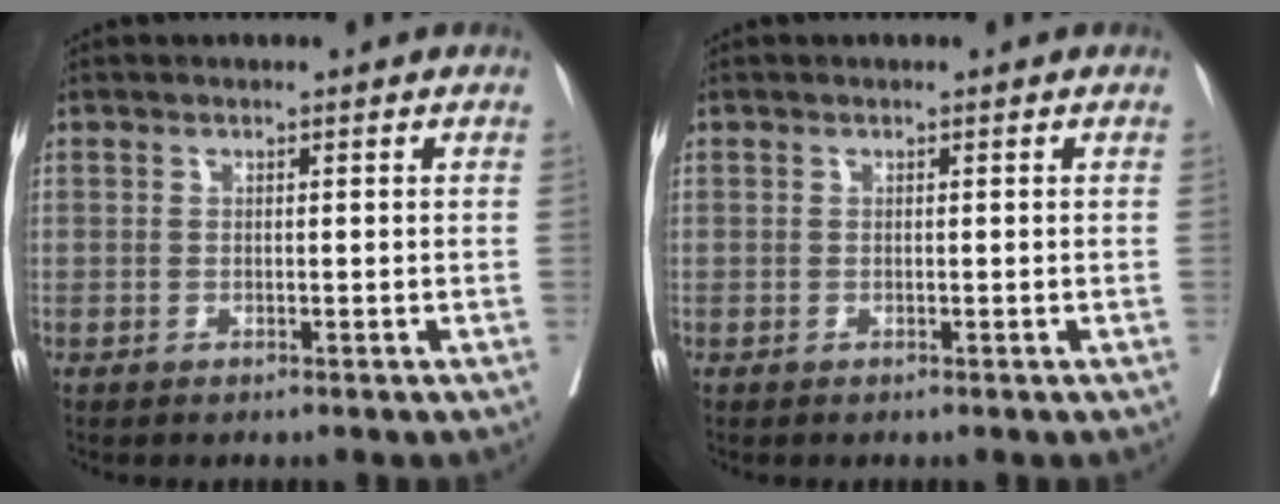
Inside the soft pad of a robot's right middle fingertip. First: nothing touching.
{"total": 0.0}